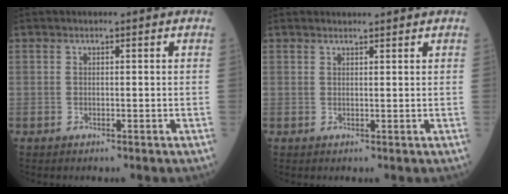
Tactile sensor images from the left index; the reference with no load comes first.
{"total": 2.4, "force": [2.4, 0.2, 0.3], "torque": [-0.010, 0.014, 0.035]}